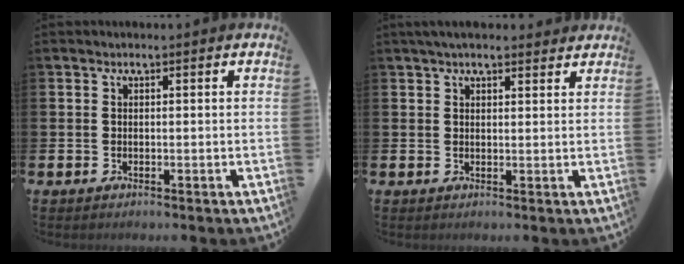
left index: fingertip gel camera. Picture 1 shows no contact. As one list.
[{"total": 3.0, "force": [2.7, 0.7, 1.0], "torque": [-0.023, -0.002, 0.048]}]